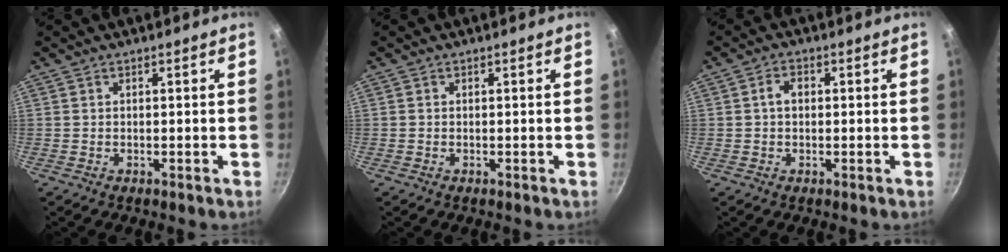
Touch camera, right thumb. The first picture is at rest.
{"total": 0.0}
{"total": 2.8, "force": [0.3, 2.0, 2.0], "torque": [-0.025, 0.008, 0.002]}